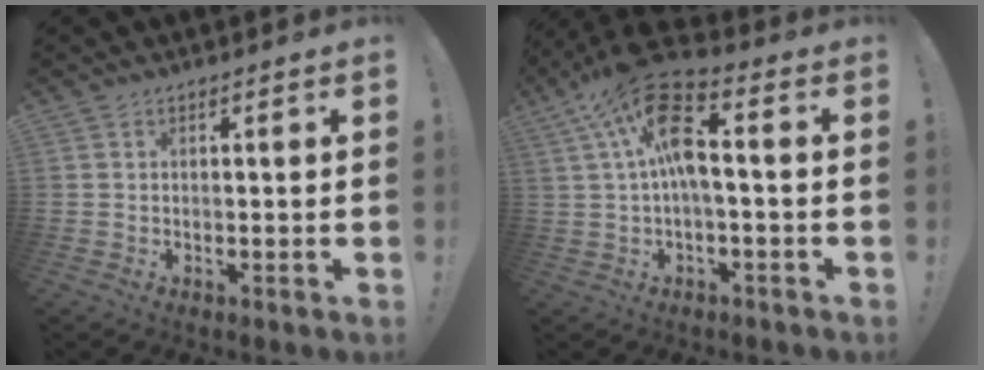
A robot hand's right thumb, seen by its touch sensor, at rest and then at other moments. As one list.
[{"total": 15.3, "force": [3.0, 5.9, 13.8], "torque": [-0.257, -0.002, 0.049]}]